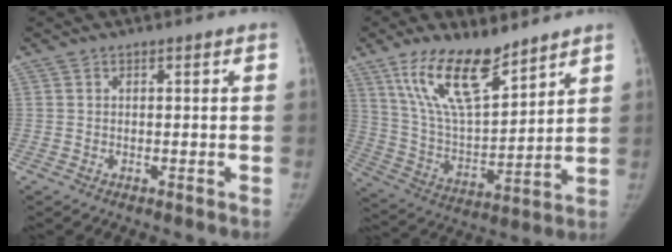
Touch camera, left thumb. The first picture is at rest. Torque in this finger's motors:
{"motor_torque": [0.39, 0.20, 1.66, -1.11, 0.35]}